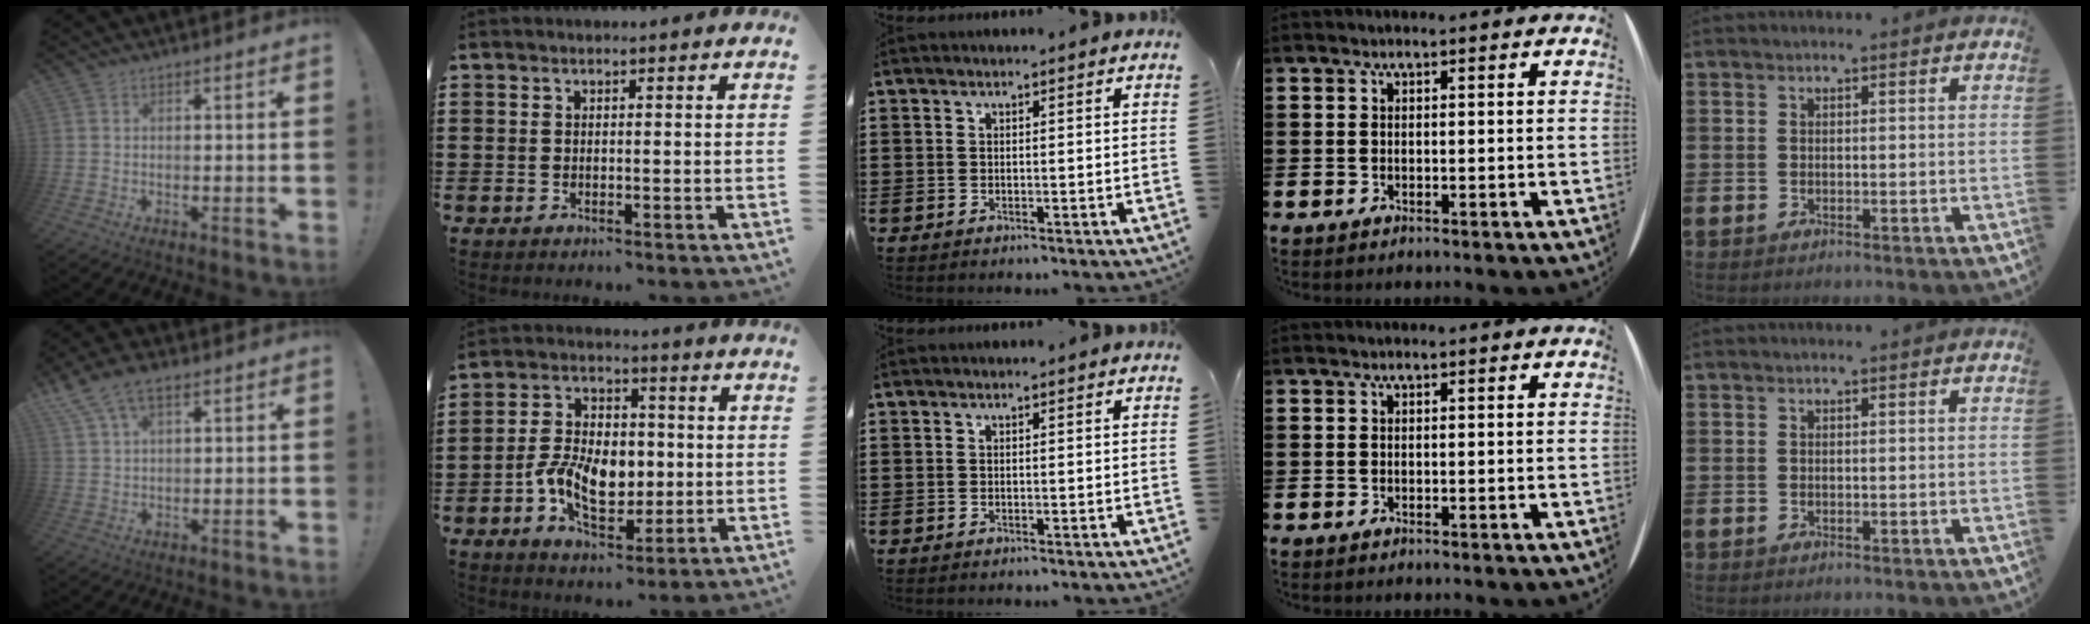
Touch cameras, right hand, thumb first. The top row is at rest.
{"thumb": {"total": 7.8, "force": [4.8, 3.5, 5.1], "torque": [-0.100, -0.008, 0.094]}, "index": {"total": 9.4, "force": [-1.7, 6.2, 6.9], "torque": [-0.135, 0.004, -0.035]}}